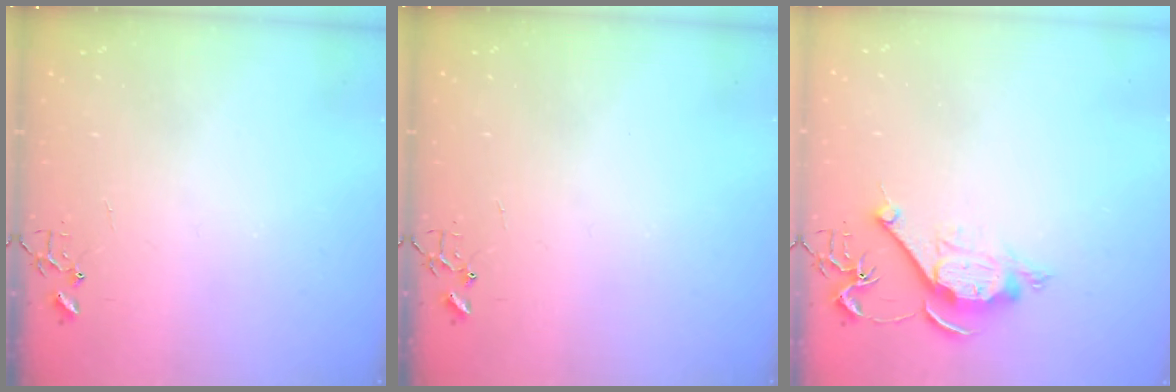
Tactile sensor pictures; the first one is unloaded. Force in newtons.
{"total": 0.0}
{"total": 10.3, "press": 10.3, "slide": 0.6}